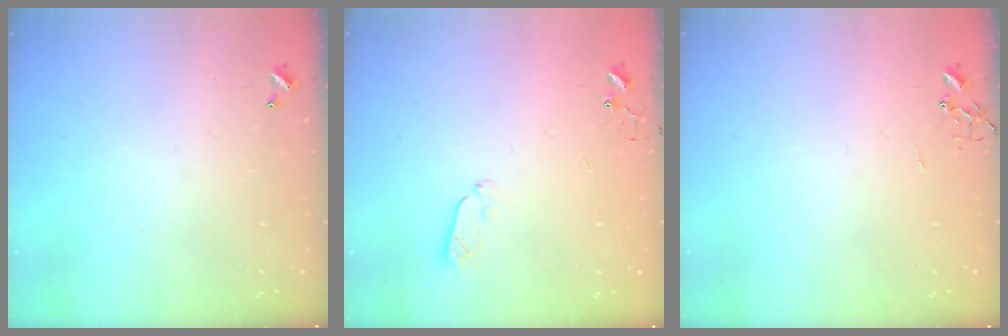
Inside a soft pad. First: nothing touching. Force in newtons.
{"total": 4.2, "press": 4.1, "slide": 0.5}
{"total": 0.0}